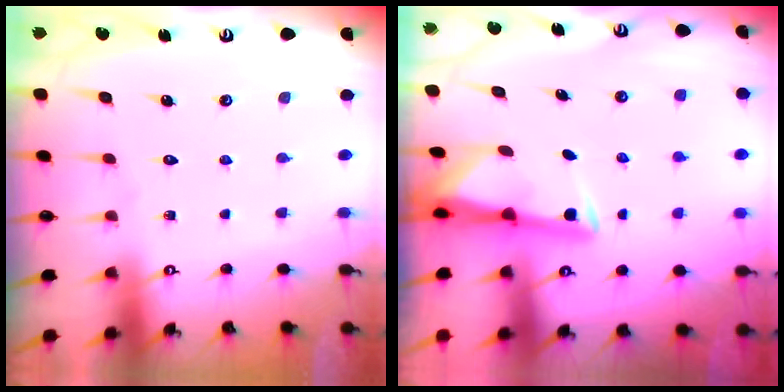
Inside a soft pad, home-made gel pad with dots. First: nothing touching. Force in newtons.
{"total": 2.8, "press": 2.7, "slide": 0.5}